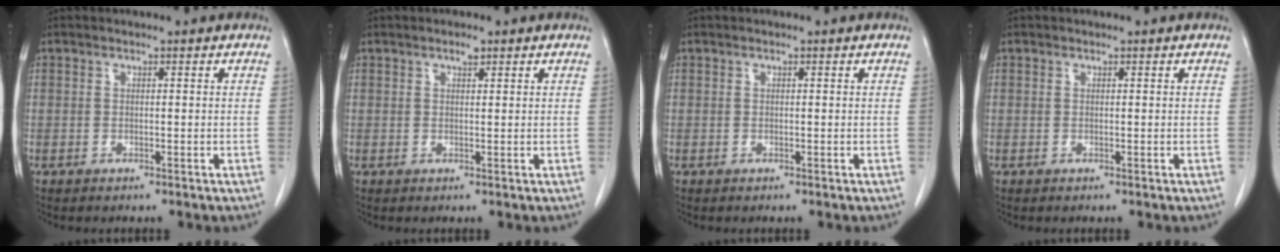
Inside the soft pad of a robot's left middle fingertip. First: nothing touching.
{"total": 1.0, "force": [0.7, 0.4, 0.7], "torque": [-0.014, 0.001, 0.011]}
{"total": 0.0}
{"total": 0.0}